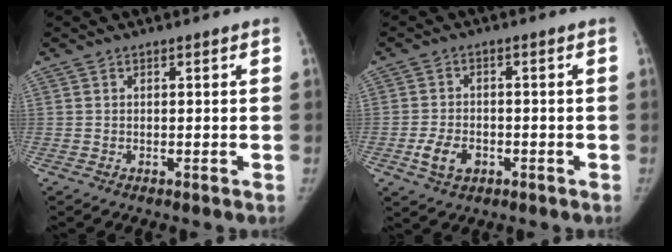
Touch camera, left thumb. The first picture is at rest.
{"total": 5.6, "force": [-2.2, 3.8, 3.5], "torque": [-0.063, 0.008, -0.036]}